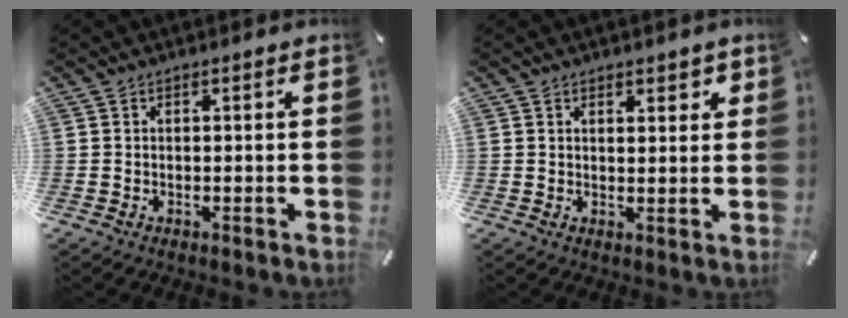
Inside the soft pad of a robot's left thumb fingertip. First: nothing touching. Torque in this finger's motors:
{"motor_torque": [-0.27, -0.02, -0.08, -0.01, -0.02]}